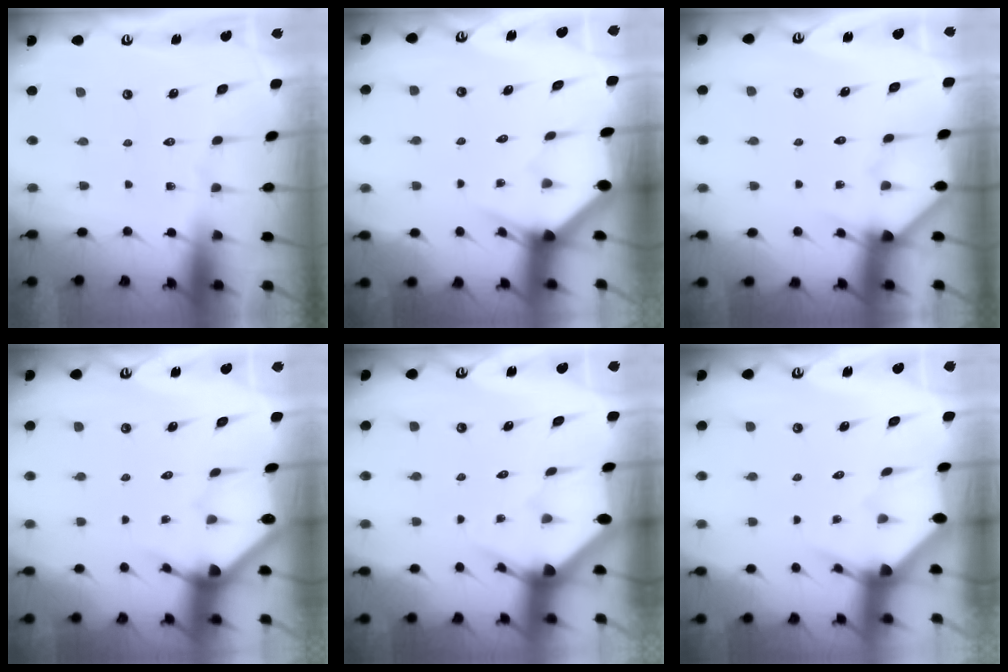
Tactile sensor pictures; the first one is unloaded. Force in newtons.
{"total": 3.1, "press": 3.1, "slide": 0.1}
{"total": 5.2, "press": 5.2, "slide": 0.4}
{"total": 3.3, "press": 3.3, "slide": 0.2}
{"total": 3.0, "press": 3.0, "slide": 0.1}
{"total": 3.2, "press": 3.2, "slide": 0.3}